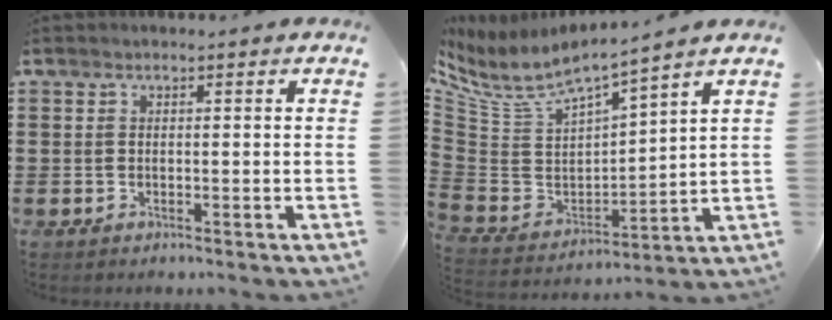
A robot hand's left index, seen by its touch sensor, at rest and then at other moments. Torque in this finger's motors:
{"motor_torque": [-0.03, -0.01, 0.09, 0.08]}